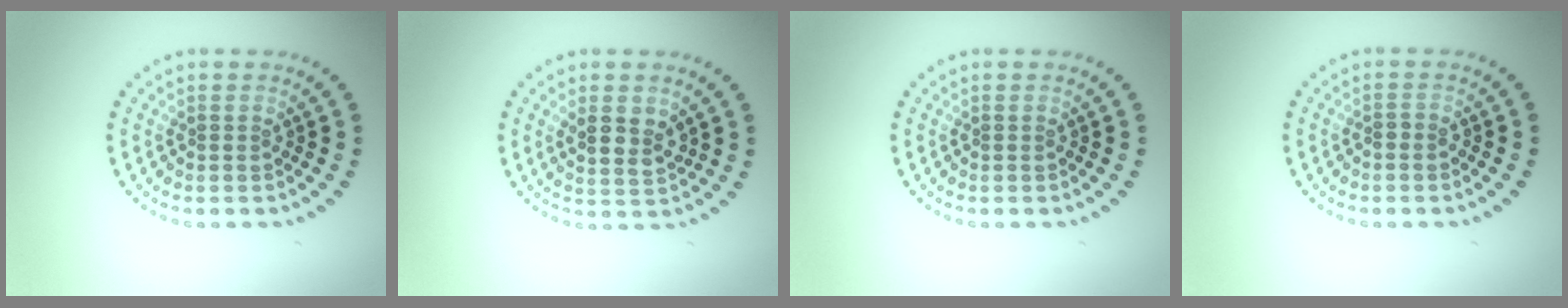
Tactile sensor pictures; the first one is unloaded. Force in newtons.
{"total": 2.8, "press": 2.6, "slide": 1.1}
{"total": 0.0}
{"total": 0.6, "press": 0.2, "slide": 0.6}